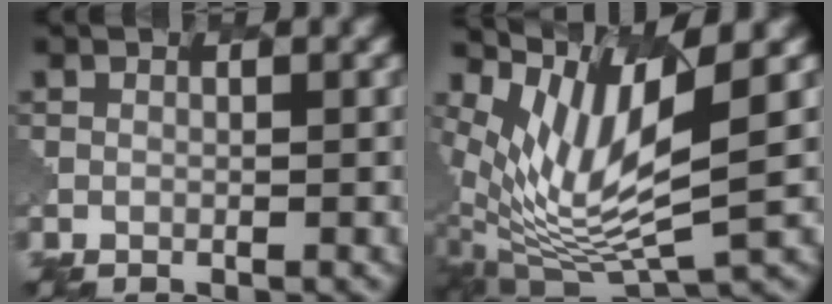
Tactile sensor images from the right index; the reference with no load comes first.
{"total": 8.9, "force": [3.6, 2.5, 7.7], "torque": [-0.167, -0.013, 0.076]}